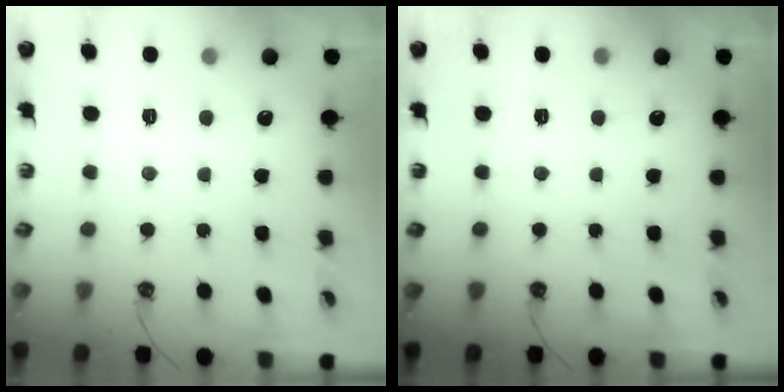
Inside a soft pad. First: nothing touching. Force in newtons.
{"total": 0.0}